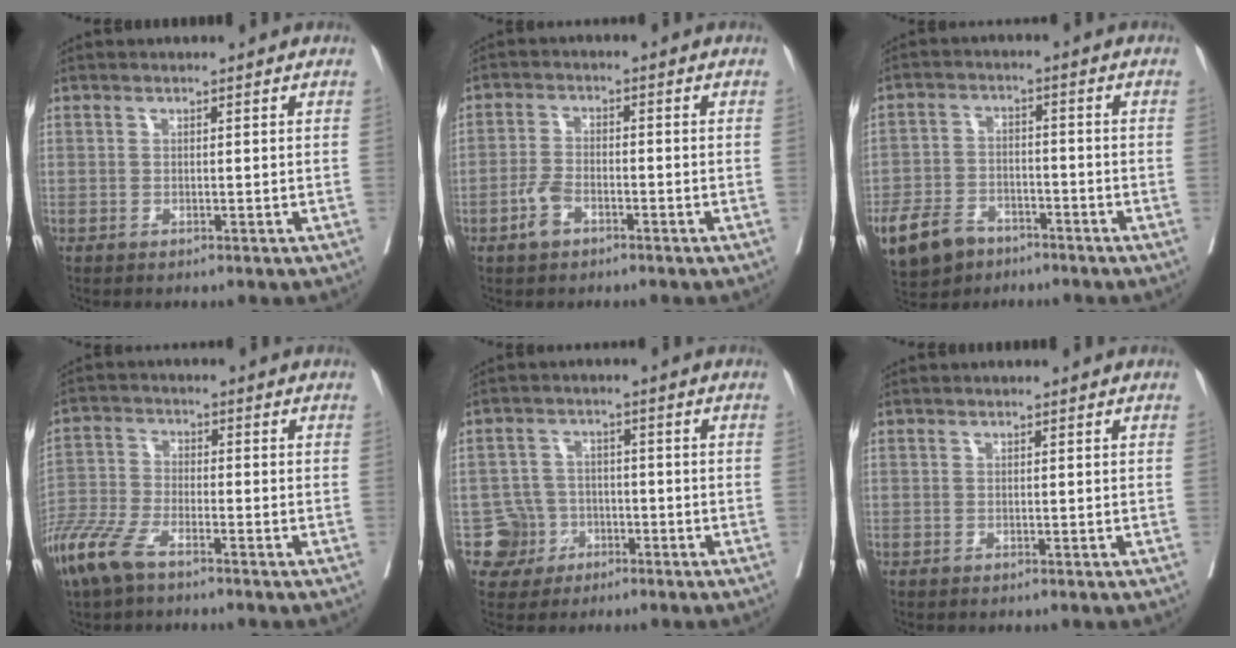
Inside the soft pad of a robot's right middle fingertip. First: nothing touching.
{"total": 3.7, "force": [-2.2, 1.8, 2.5], "torque": [-0.053, 0.002, -0.042]}
{"total": 9.6, "force": [-6.2, 6.0, 4.1], "torque": [-0.088, 0.000, -0.106]}
{"total": 8.4, "force": [-5.9, 2.4, 5.4], "torque": [-0.130, -0.018, -0.122]}
{"total": 4.9, "force": [-2.0, 4.5, -0.3], "torque": [0.014, 0.015, -0.034]}
{"total": 0.0}